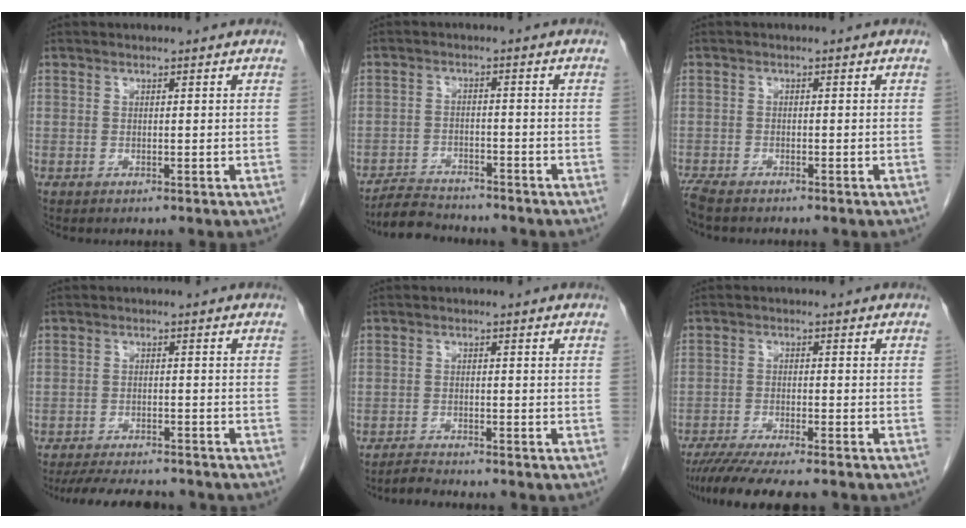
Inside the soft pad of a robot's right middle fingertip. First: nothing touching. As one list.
[{"total": 5.5, "force": [-5.3, 1.1, 0.7], "torque": [-0.014, -0.013, -0.094]}, {"total": 3.5, "force": [-3.0, 0.7, 1.6], "torque": [-0.034, -0.010, -0.053]}, {"total": 10.7, "force": [-9.7, 2.3, 4.0], "torque": [-0.065, -0.006, -0.134]}, {"total": 2.1, "force": [-2.1, -0.3, 0.0], "torque": [-0.004, -0.012, -0.039]}, {"total": 10.3, "force": [-8.7, 0.8, 5.4], "torque": [-0.079, -0.021, -0.136]}]